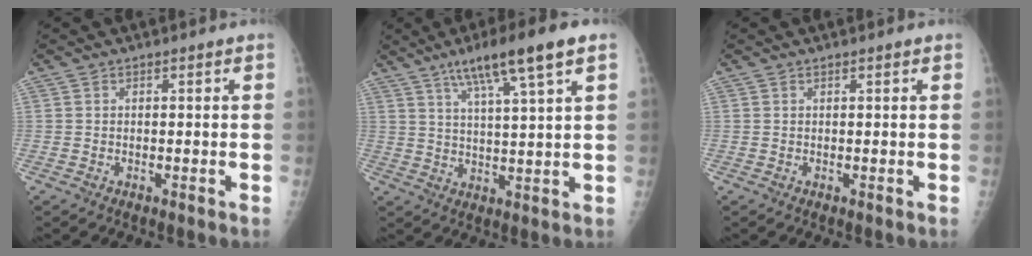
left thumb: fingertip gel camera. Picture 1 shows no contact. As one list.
[{"total": 12.1, "force": [6.9, 0.8, 9.9], "torque": [-0.170, -0.016, 0.114]}, {"total": 0.6, "force": [0.4, 0.0, 0.4], "torque": [-0.006, 0.000, 0.005]}]